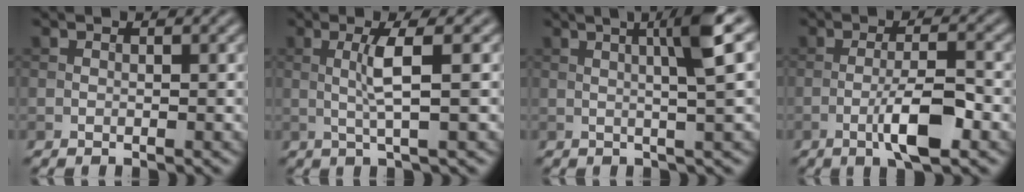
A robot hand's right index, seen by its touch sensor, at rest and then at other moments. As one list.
[{"total": 3.3, "force": [0.3, 0.3, 3.3], "torque": [-0.066, 0.002, 0.006]}, {"total": 5.3, "force": [1.3, 0.6, 5.1], "torque": [-0.073, 0.015, 0.021]}, {"total": 5.3, "force": [-2.1, 1.0, 4.7], "torque": [-0.084, 0.003, -0.039]}]